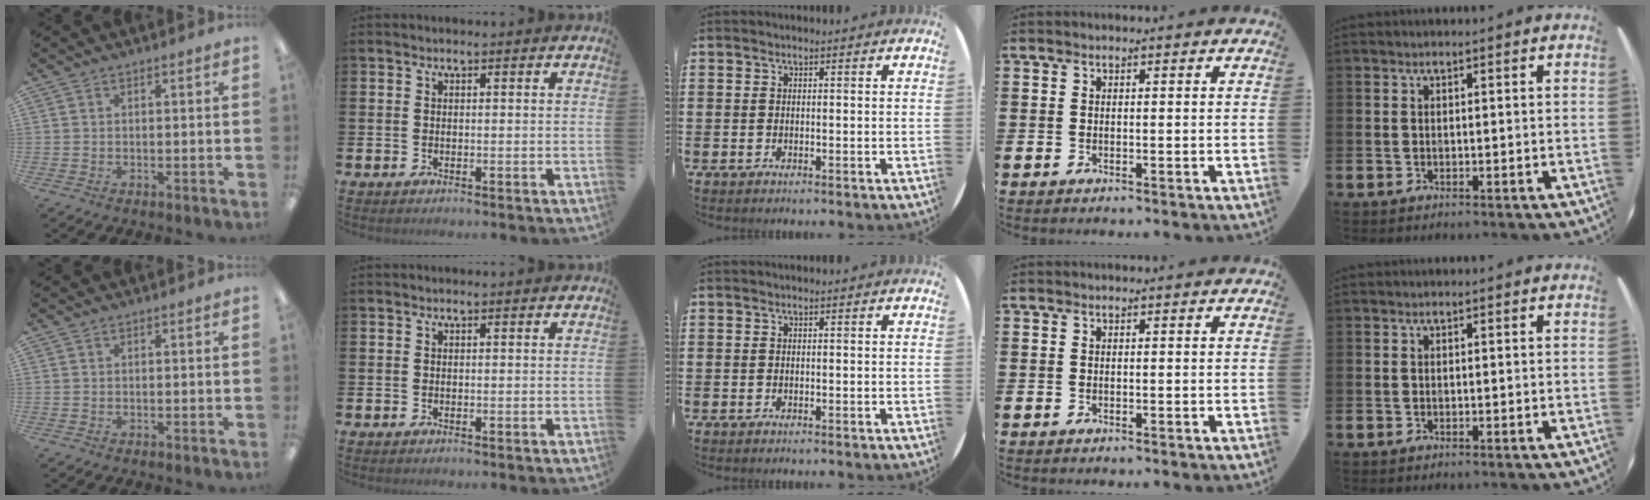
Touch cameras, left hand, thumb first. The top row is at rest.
{}